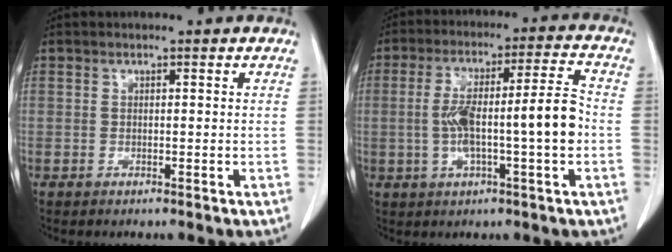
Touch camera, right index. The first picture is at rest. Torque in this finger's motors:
{"motor_torque": [0.61, -0.01, 0.57, 0.11]}